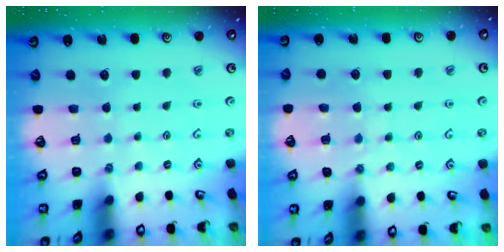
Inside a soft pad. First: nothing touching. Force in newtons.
{"total": 7.8, "press": 7.7, "slide": 0.7}